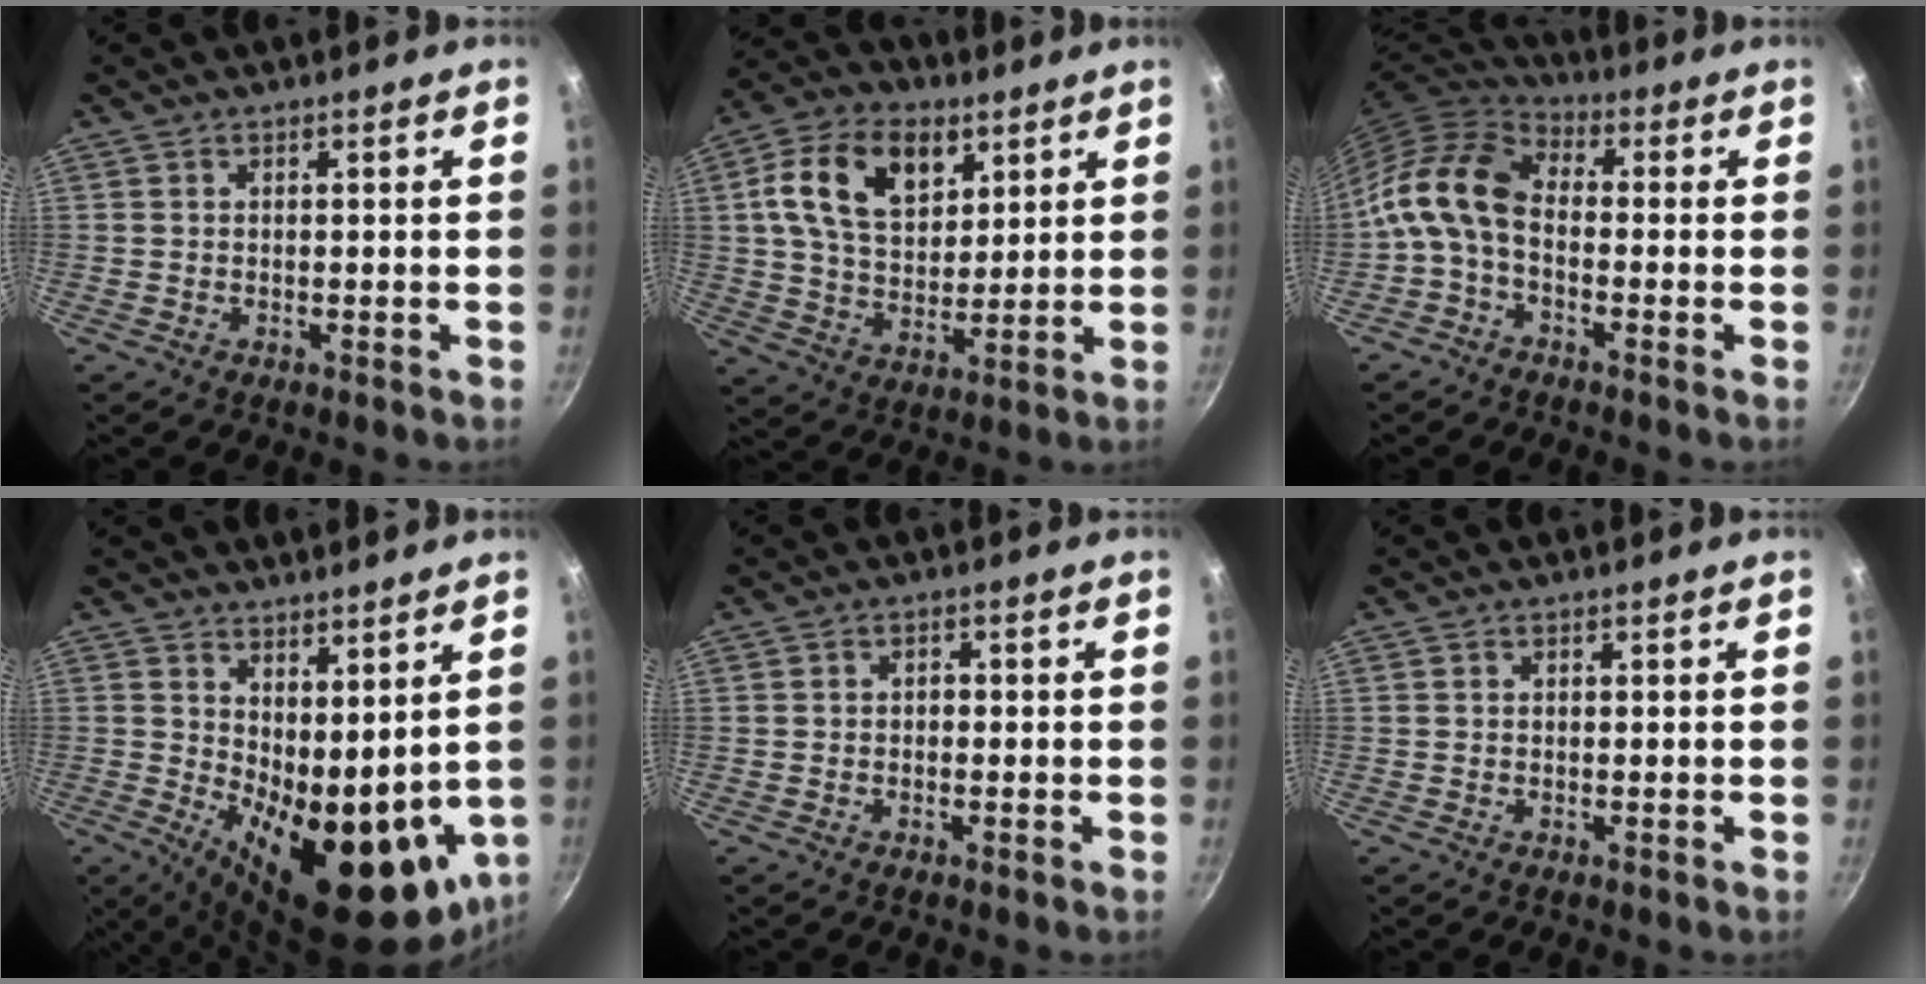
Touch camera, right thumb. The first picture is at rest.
{"total": 15.7, "force": [5.9, 10.3, 10.4], "torque": [-0.158, -0.010, 0.096]}
{"total": 11.9, "force": [-1.9, 7.7, 8.9], "torque": [-0.173, 0.041, -0.061]}
{"total": 17.1, "force": [2.2, 7.8, 15.1], "torque": [-0.181, -0.033, 0.057]}
{"total": 1.2, "force": [-0.4, 0.9, 0.6], "torque": [-0.008, 0.005, -0.008]}
{"total": 0.0}